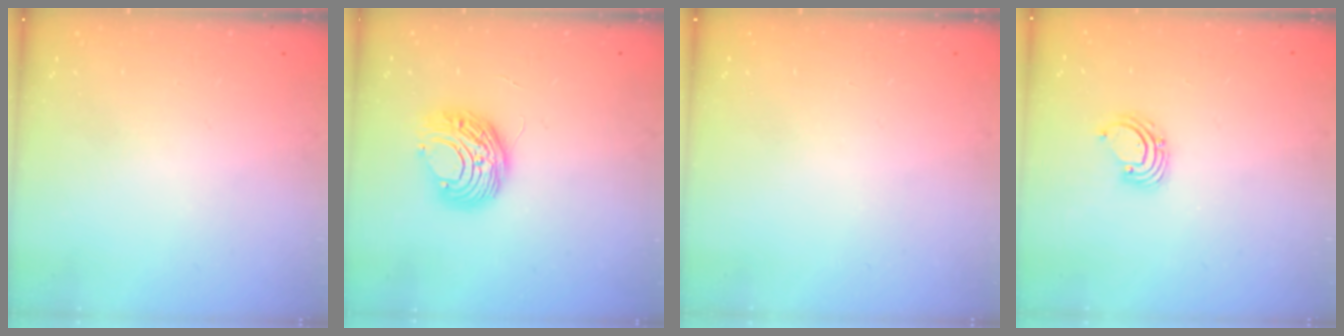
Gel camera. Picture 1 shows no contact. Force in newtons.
{"total": 9.0, "press": 8.9, "slide": 0.5}
{"total": 0.0}
{"total": 2.2, "press": 2.2, "slide": 0.2}